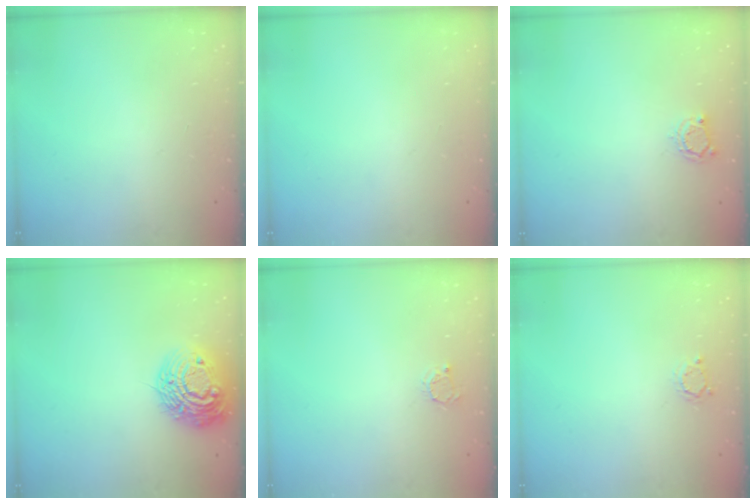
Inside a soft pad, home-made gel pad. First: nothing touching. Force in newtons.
{"total": 0.0}
{"total": 3.6, "press": 3.5, "slide": 0.4}
{"total": 16.0, "press": 16.0, "slide": 1.3}
{"total": 2.3, "press": 2.3, "slide": 0.3}
{"total": 2.5, "press": 2.5, "slide": 0.4}